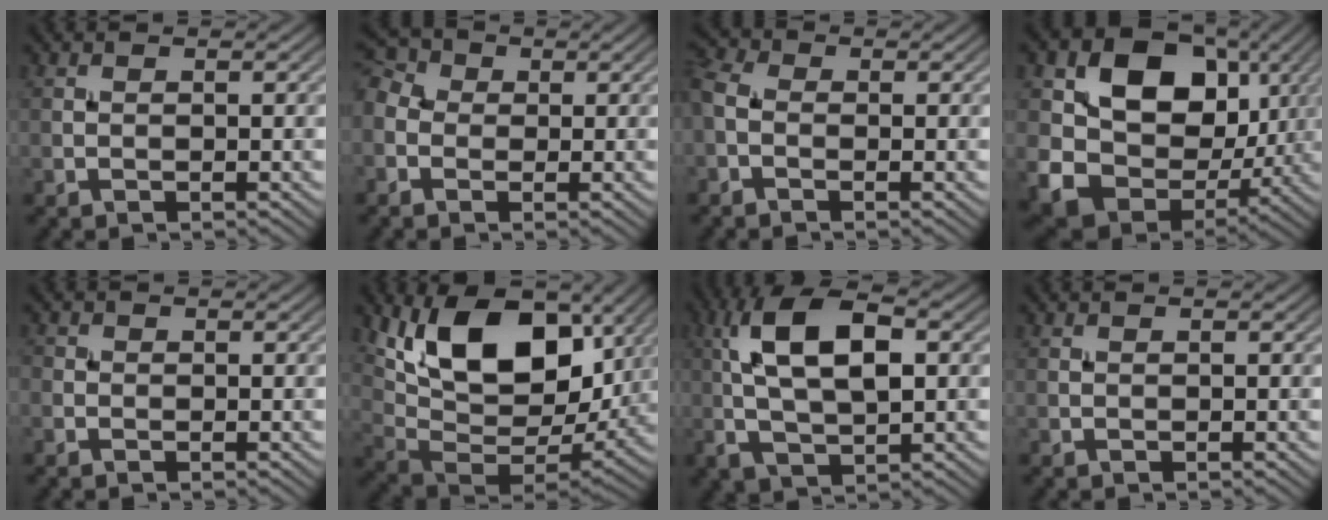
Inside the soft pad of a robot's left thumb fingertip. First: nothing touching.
{"total": 4.5, "force": [-0.3, 3.9, 2.3], "torque": [-0.075, 0.008, -0.009]}
{"total": 3.1, "force": [-1.0, 2.3, 1.9], "torque": [-0.057, 0.003, -0.030]}
{"total": 15.4, "force": [2.8, 12.3, 8.9], "torque": [-0.175, -0.019, 0.055]}
{"total": 1.0, "force": [-0.3, 0.9, 0.0], "torque": [0.004, -0.002, -0.008]}
{"total": 16.6, "force": [6.3, 9.7, 11.9], "torque": [-0.226, -0.010, 0.122]}
{"total": 11.2, "force": [1.8, 5.3, 9.7], "torque": [-0.192, 0.010, 0.028]}
{"total": 0.0}